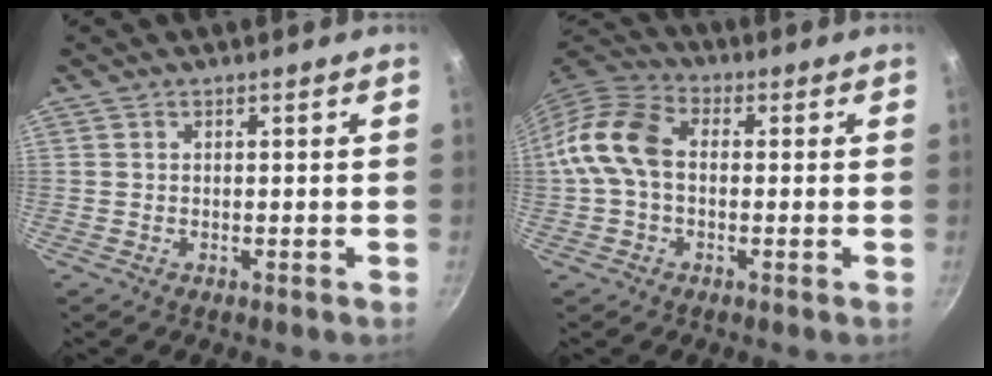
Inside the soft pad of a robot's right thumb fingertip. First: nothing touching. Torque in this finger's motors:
{"motor_torque": [0.14, 2.00, 0.70, -0.64, 0.32]}